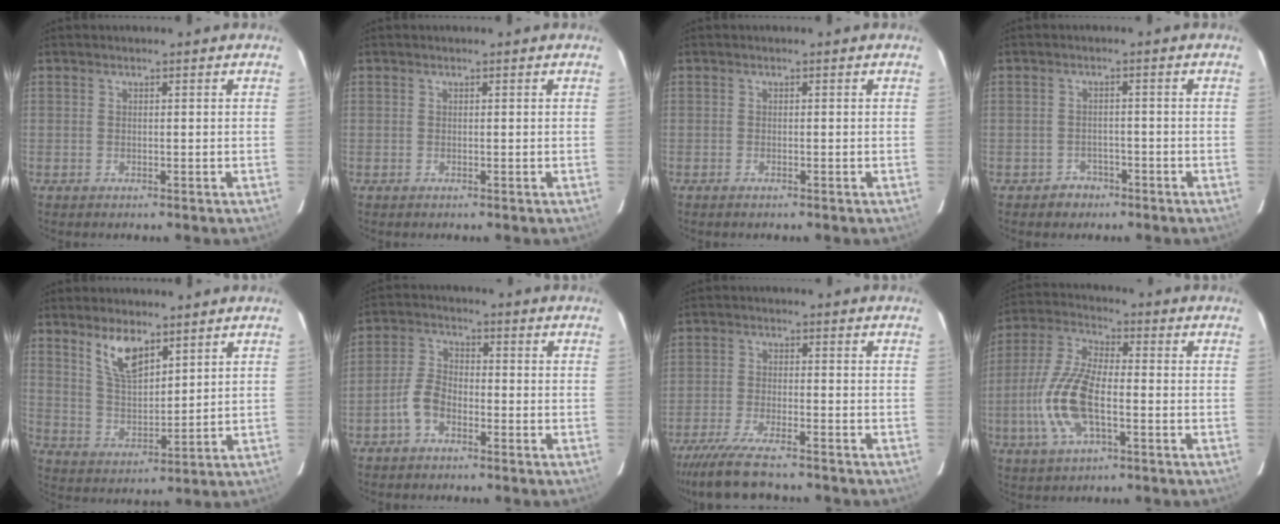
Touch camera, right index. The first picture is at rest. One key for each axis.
{"total": 0.0}
{"total": 0.5, "fx": -0.5, "fy": 0.1, "fz": 0.3, "tx": -0.005, "ty": -0.001, "tz": -0.010}
{"total": 3.4, "fx": -2.2, "fy": 2.6, "fz": 0.1, "tx": -0.011, "ty": 0.012, "tz": -0.029}
{"total": 8.4, "fx": 5.4, "fy": 3.4, "fz": 5.4, "tx": -0.098, "ty": 0.003, "tz": 0.113}
{"total": 5.4, "fx": -2.9, "fy": 3.0, "fz": 3.4, "tx": -0.077, "ty": 0.015, "tz": -0.057}
{"total": 11.9, "fx": -10.2, "fy": 2.0, "fz": 5.8, "tx": -0.139, "ty": -0.033, "tz": -0.176}
{"total": 13.7, "fx": -3.5, "fy": 5.5, "fz": 12.0, "tx": -0.266, "ty": 0.001, "tz": -0.072}